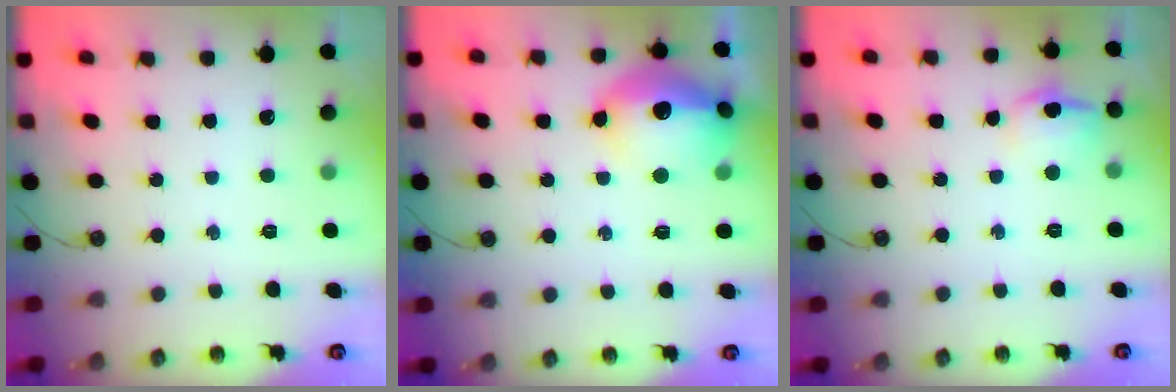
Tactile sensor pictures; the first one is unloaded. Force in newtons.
{"total": 18.5, "press": 18.4, "slide": 1.5}
{"total": 8.7, "press": 8.6, "slide": 1.4}